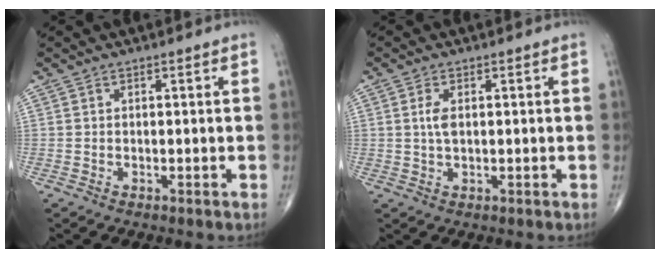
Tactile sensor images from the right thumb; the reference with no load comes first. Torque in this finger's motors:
{"motor_torque": [-0.55, 0.34, -0.11, -0.44, -0.05]}